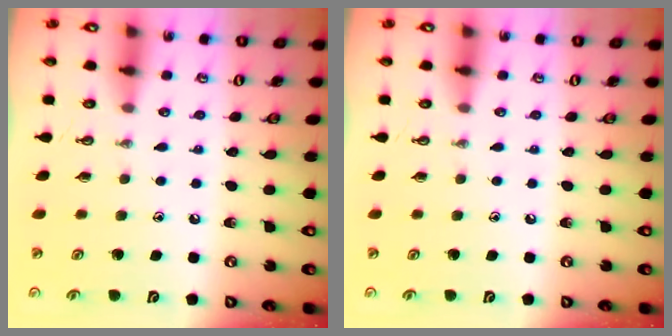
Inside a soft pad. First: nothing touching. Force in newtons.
{"total": 0.0}